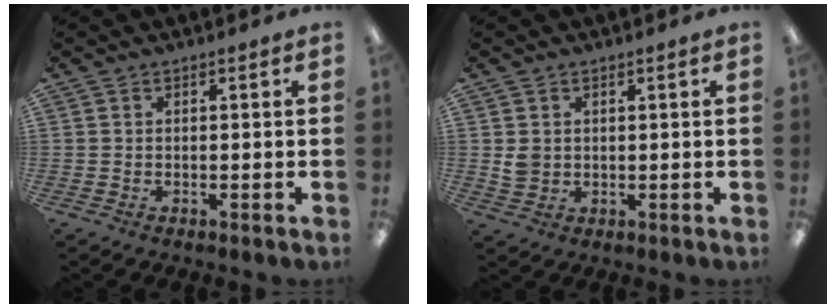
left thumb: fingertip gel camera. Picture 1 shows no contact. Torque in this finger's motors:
{"motor_torque": [-0.21, 0.29, 0.37, -0.44, 0.00]}